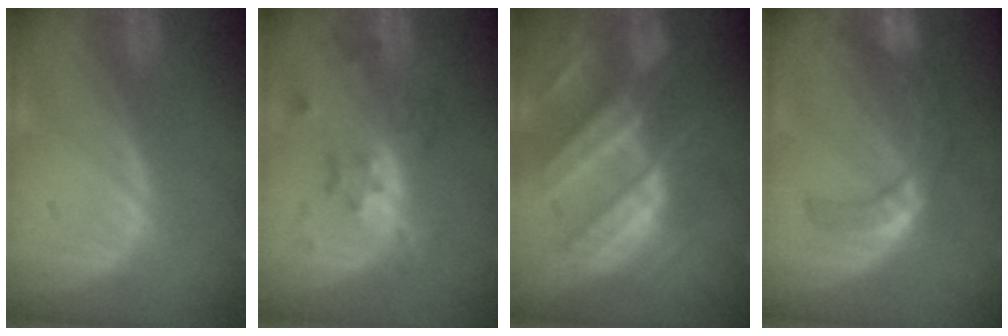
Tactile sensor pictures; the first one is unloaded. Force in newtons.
{"total": 6.1, "press": 5.9, "slide": 1.7}
{"total": 10.4, "press": 9.1, "slide": 5.0}
{"total": 7.6, "press": 6.6, "slide": 3.8}